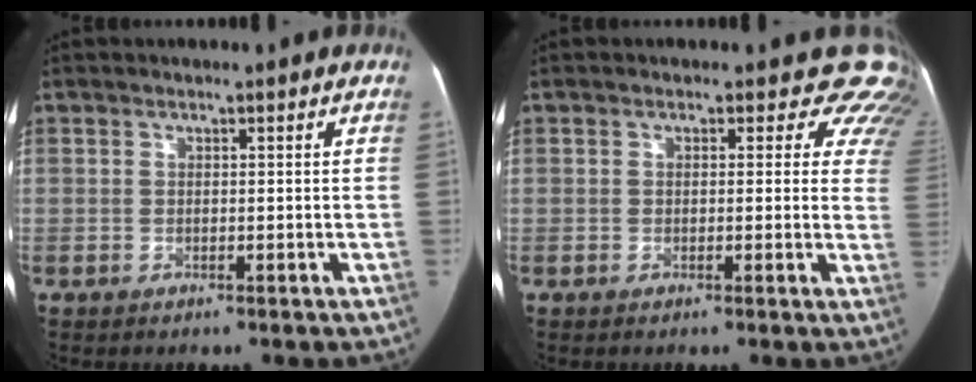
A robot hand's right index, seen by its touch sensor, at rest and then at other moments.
{"total": 6.9, "force": [5.7, 3.7, 1.2], "torque": [0.028, -0.006, 0.025]}